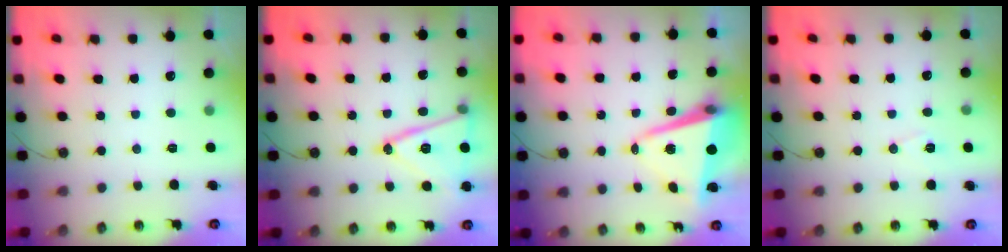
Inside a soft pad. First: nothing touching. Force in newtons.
{"total": 16.9, "press": 16.5, "slide": 3.5}
{"total": 10.6, "press": 10.4, "slide": 1.9}
{"total": 7.3, "press": 5.7, "slide": 4.5}